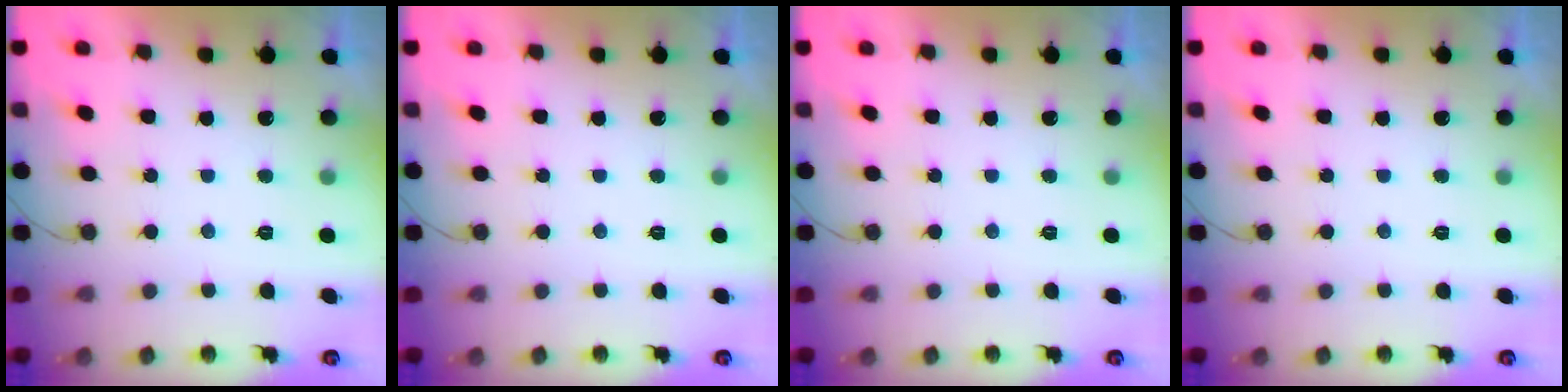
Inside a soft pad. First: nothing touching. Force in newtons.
{"total": 0.0}
{"total": 0.0}
{"total": 0.0}